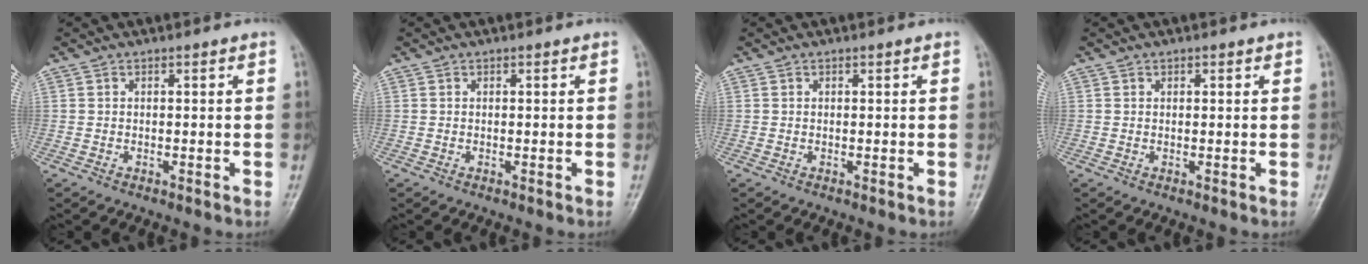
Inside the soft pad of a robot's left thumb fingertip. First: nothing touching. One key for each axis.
{"total": 0.0}
{"total": 0.0}
{"total": 0.6, "fx": 0.4, "fy": 0.4, "fz": 0.2, "tx": 0.002, "ty": -0.002, "tz": 0.003}